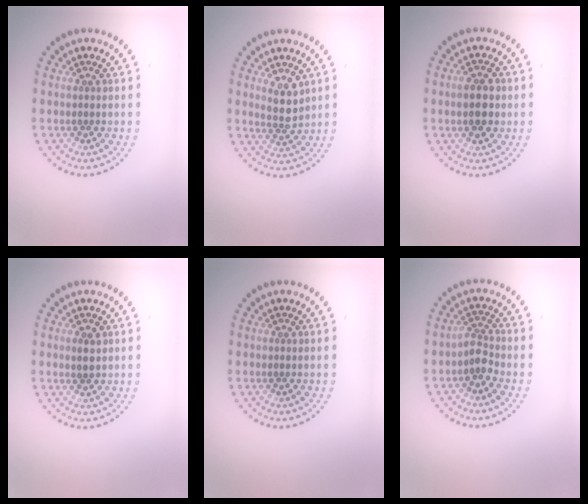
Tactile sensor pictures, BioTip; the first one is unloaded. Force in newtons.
{"total": 2.4, "press": 2.1, "slide": 1.0}
{"total": 3.2, "press": 3.2, "slide": 0.2}
{"total": 1.3, "press": 1.2, "slide": 0.4}
{"total": 0.0}
{"total": 1.9, "press": 1.4, "slide": 1.3}